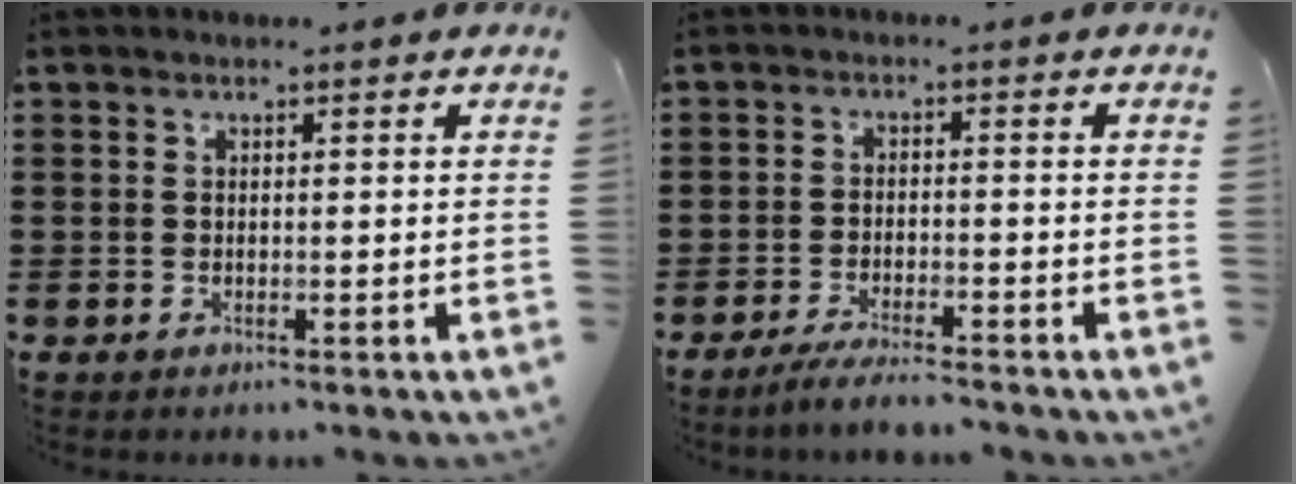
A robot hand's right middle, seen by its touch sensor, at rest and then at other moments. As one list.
[{"total": 3.5, "force": [-3.2, 0.0, 1.2], "torque": [-0.028, -0.005, -0.065]}]